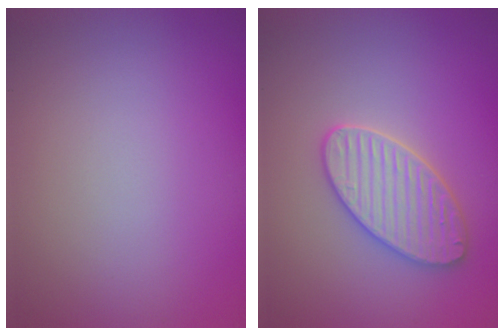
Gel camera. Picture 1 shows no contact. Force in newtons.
{"total": 4.0, "press": 3.9, "slide": 0.9}